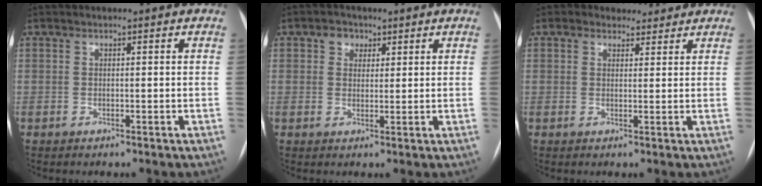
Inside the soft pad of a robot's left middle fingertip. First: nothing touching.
{"total": 2.9, "force": [1.5, 2.3, 1.0], "torque": [-0.017, 0.009, 0.023]}
{"total": 3.8, "force": [3.1, 2.2, 0.3], "torque": [0.000, 0.015, 0.040]}